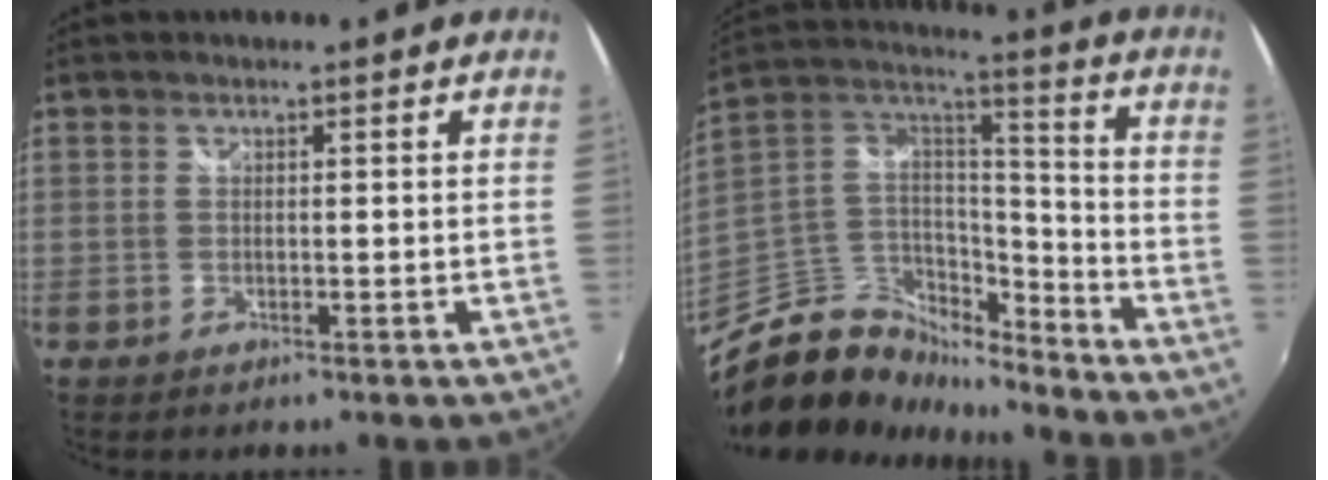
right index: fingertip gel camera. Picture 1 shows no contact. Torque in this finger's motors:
{"motor_torque": [0.40, -0.61, -0.05, -0.02]}